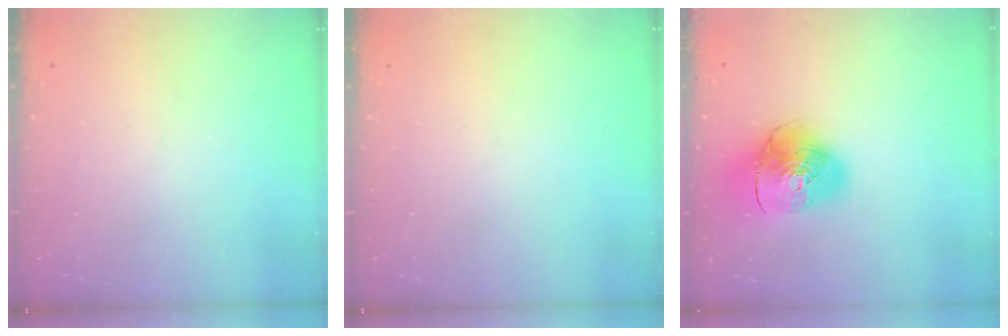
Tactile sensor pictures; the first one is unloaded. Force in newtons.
{"total": 0.0}
{"total": 12.3, "press": 12.2, "slide": 1.9}